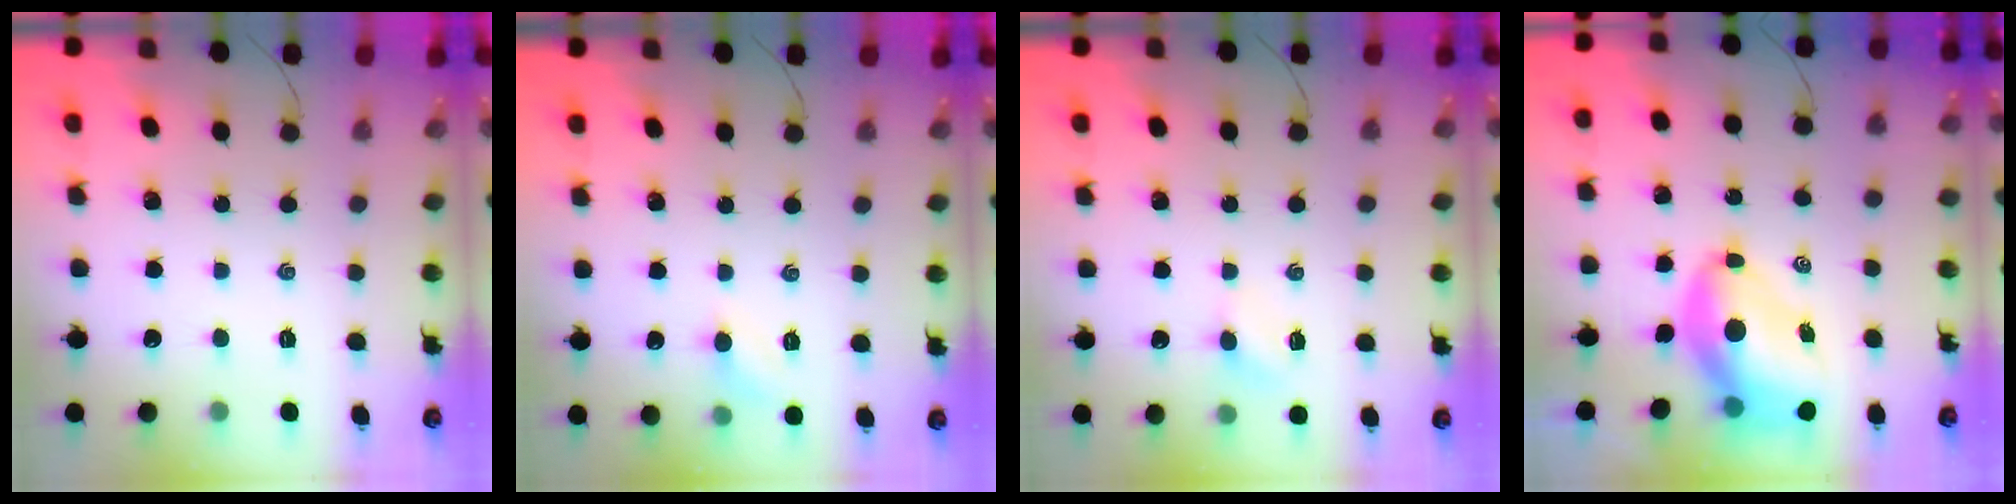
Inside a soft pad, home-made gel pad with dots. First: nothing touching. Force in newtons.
{"total": 4.2, "press": 3.9, "slide": 1.3}
{"total": 3.7, "press": 3.5, "slide": 1.2}
{"total": 10.8, "press": 10.4, "slide": 3.2}